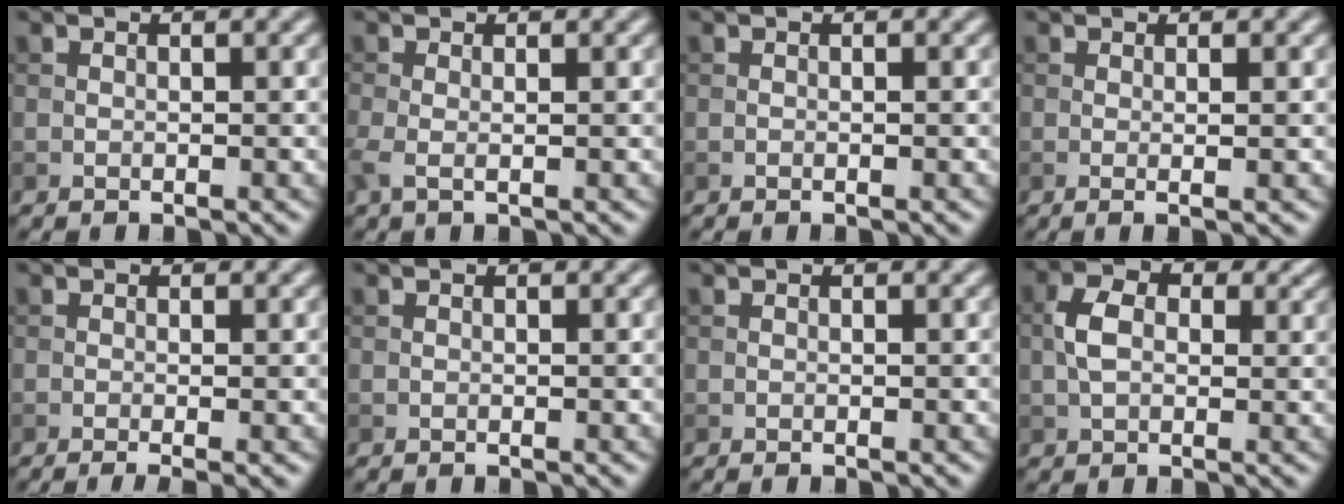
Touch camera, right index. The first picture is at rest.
{"total": 1.7, "force": [-0.4, 0.6, 1.6], "torque": [-0.045, -0.006, -0.011]}
{"total": 0.0}
{"total": 1.8, "force": [0.0, 0.4, 1.8], "torque": [-0.028, 0.000, -0.005]}
{"total": 2.4, "force": [-0.6, 0.7, 2.2], "torque": [-0.030, -0.009, -0.012]}
{"total": 0.0}
{"total": 0.0}
{"total": 4.6, "force": [0.7, 3.1, 3.3], "torque": [-0.065, 0.001, 0.007]}